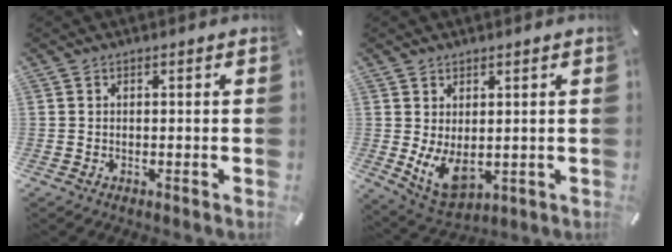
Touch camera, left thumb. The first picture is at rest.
{"total": 7.7, "force": [0.8, 5.1, 5.7], "torque": [-0.107, -0.018, 0.016]}